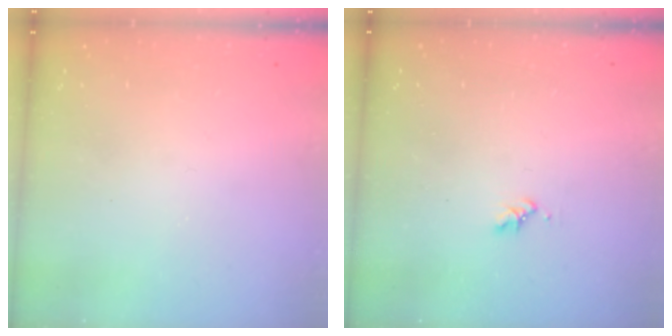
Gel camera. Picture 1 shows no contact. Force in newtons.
{"total": 1.6, "press": 1.6, "slide": 0.3}